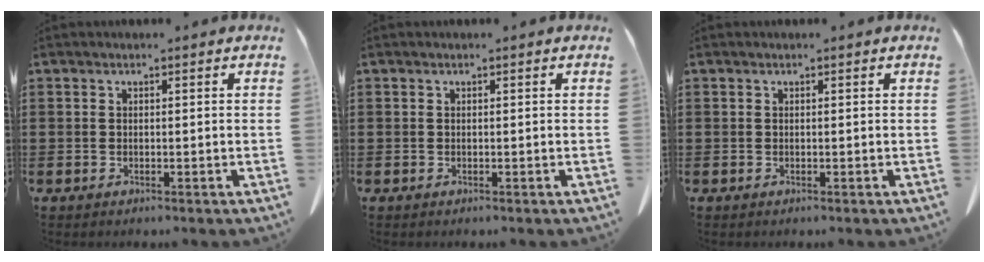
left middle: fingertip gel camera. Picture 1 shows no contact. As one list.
[{"total": 0.0}, {"total": 0.0}]